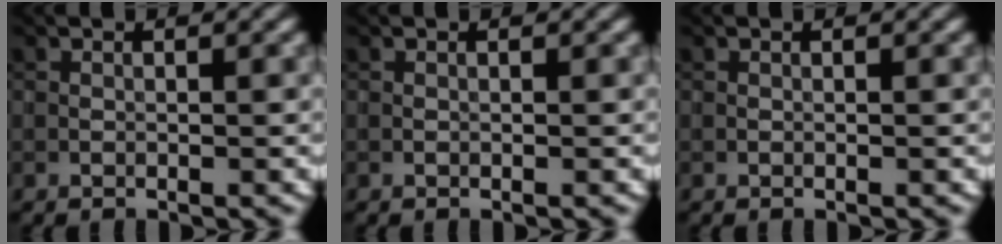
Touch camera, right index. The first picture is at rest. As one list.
[{"total": 0.0}, {"total": 0.0}]